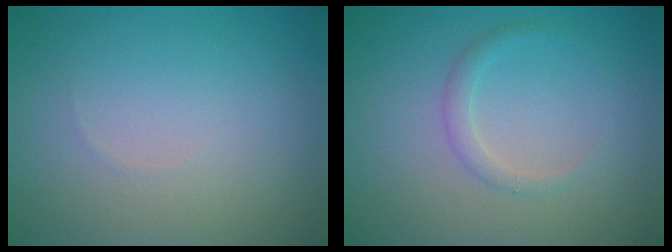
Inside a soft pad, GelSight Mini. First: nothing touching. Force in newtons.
{"total": 1.3, "press": 1.3, "slide": 0.0}